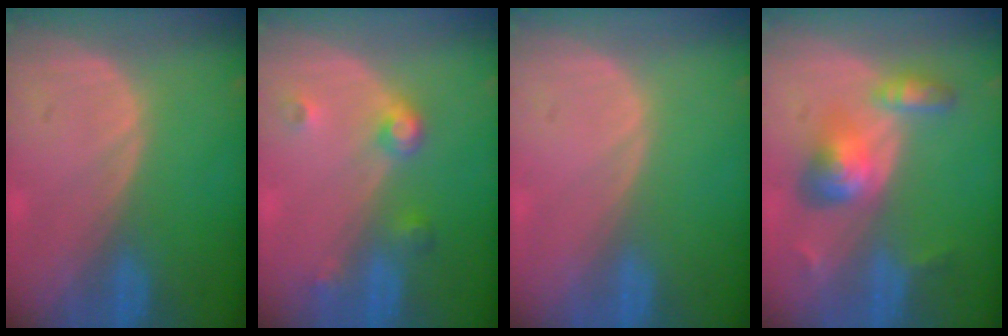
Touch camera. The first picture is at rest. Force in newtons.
{"total": 3.8, "press": 3.5, "slide": 1.5}
{"total": 0.0}
{"total": 6.3, "press": 5.8, "slide": 2.5}